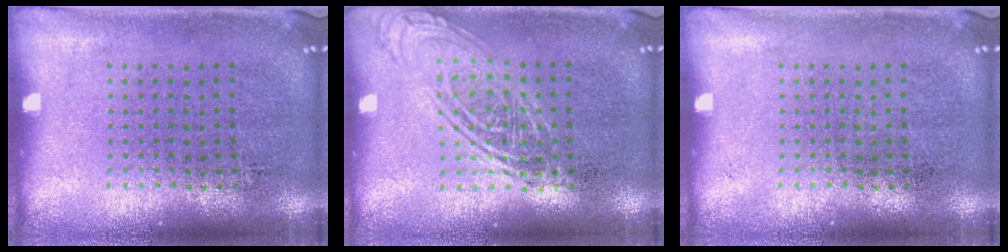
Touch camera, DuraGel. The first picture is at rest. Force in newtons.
{"total": 2.6, "press": 2.6, "slide": 0.3}
{"total": 0.0}